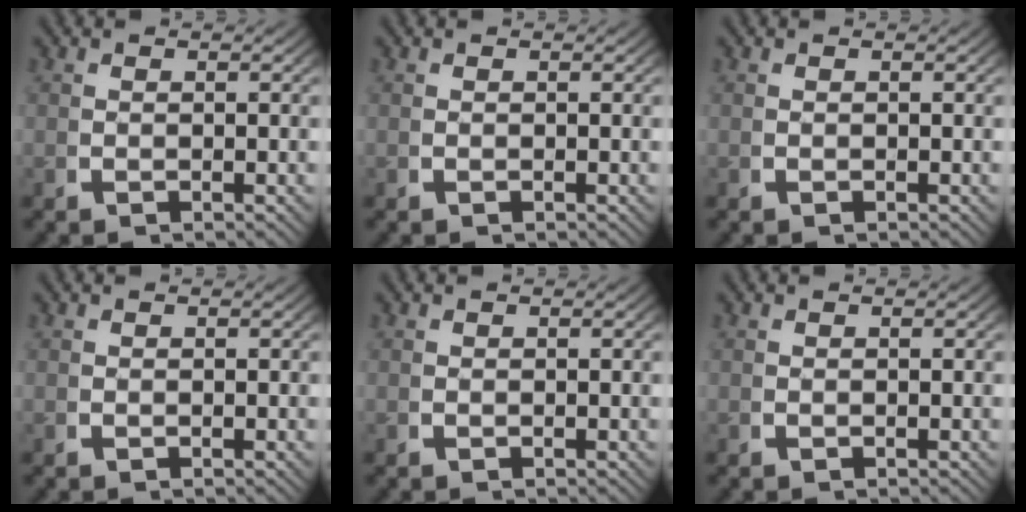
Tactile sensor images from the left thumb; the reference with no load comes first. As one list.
[{"total": 0.0}, {"total": 0.0}, {"total": 0.0}, {"total": 0.0}, {"total": 0.0}]